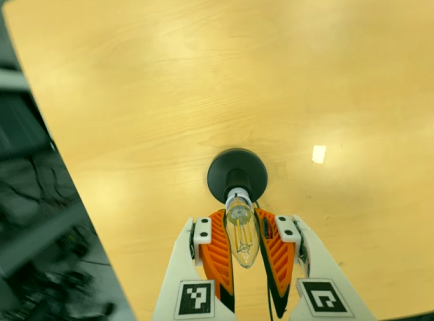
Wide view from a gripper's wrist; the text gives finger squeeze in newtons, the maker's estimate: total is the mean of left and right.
{"total": 21.1, "left": 20.4, "right": 21.8}